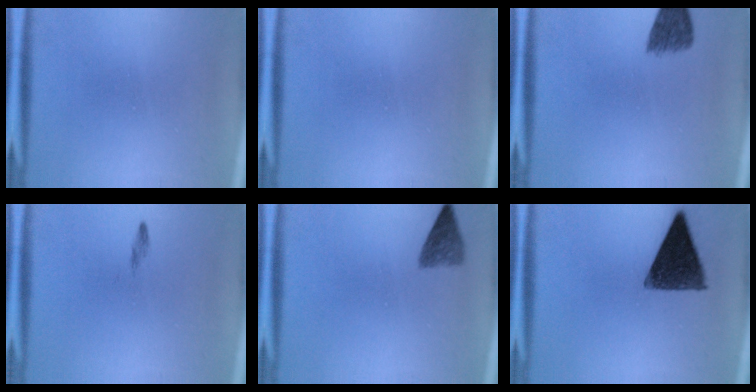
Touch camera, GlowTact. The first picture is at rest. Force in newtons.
{"total": 0.0}
{"total": 5.1}
{"total": 0.7}
{"total": 3.1}
{"total": 12.4}